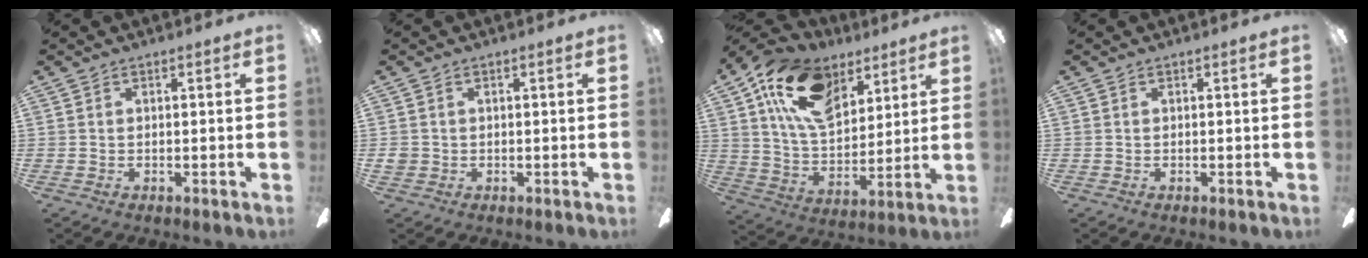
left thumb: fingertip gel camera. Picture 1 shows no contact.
{"total": 1.9, "force": [-0.1, 1.8, 0.7], "torque": [-0.013, 0.005, -0.002]}
{"total": 19.3, "force": [10.8, 11.4, 11.2], "torque": [-0.202, -0.031, 0.199]}
{"total": 0.0}